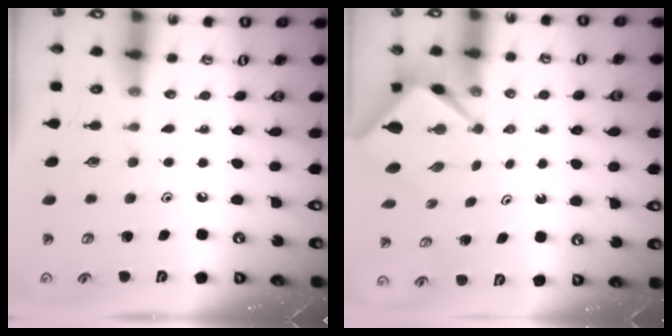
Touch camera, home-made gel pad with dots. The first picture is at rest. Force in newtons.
{"total": 2.6, "press": 2.6, "slide": 0.1}